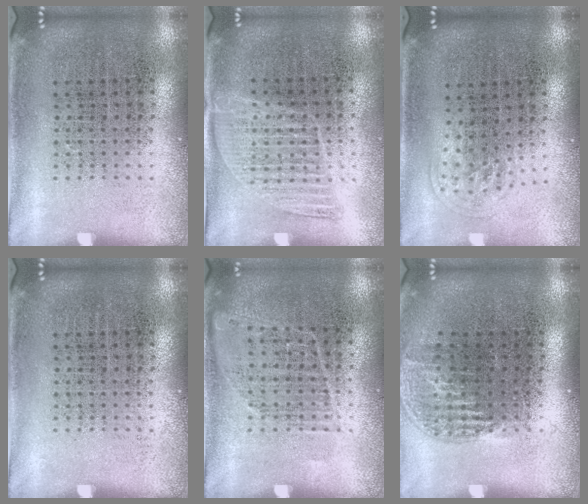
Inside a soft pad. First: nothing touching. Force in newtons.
{"total": 1.3, "press": 1.1, "slide": 0.6}
{"total": 1.0, "press": 0.7, "slide": 0.8}
{"total": 0.0}
{"total": 0.9, "press": 0.9, "slide": 0.3}
{"total": 1.1, "press": 1.0, "slide": 0.6}